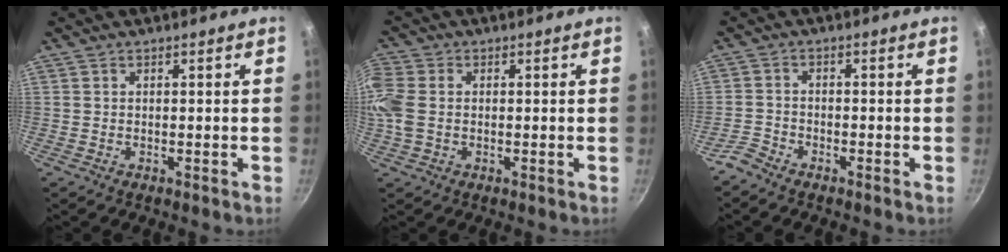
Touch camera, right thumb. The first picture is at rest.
{"total": 6.2, "force": [-0.1, 4.5, 4.3], "torque": [-0.098, 0.005, -0.010]}
{"total": 2.9, "force": [-2.6, 1.0, 0.8], "torque": [-0.024, 0.019, -0.059]}